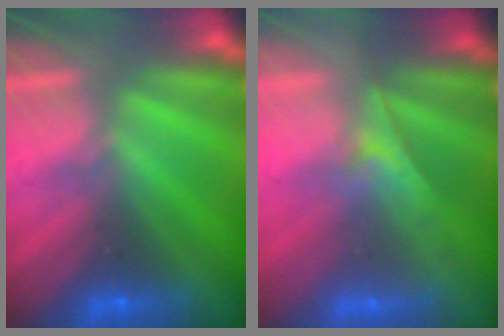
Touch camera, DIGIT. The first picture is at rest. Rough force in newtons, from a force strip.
{"total": 1.9}